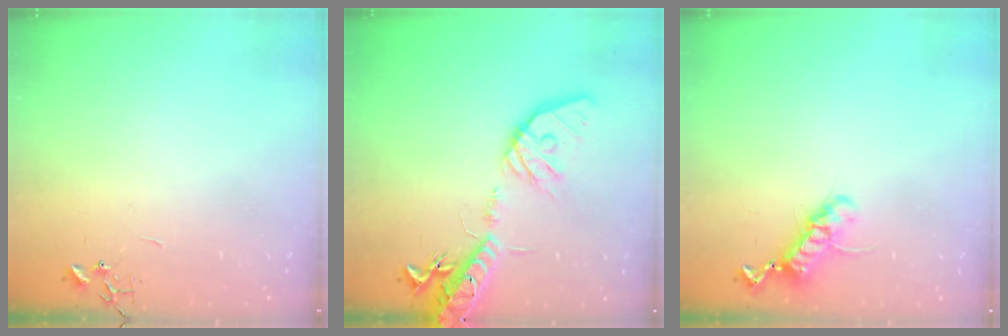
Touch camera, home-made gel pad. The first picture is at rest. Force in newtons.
{"total": 18.6, "press": 18.2, "slide": 3.5}
{"total": 11.8, "press": 11.8, "slide": 1.2}